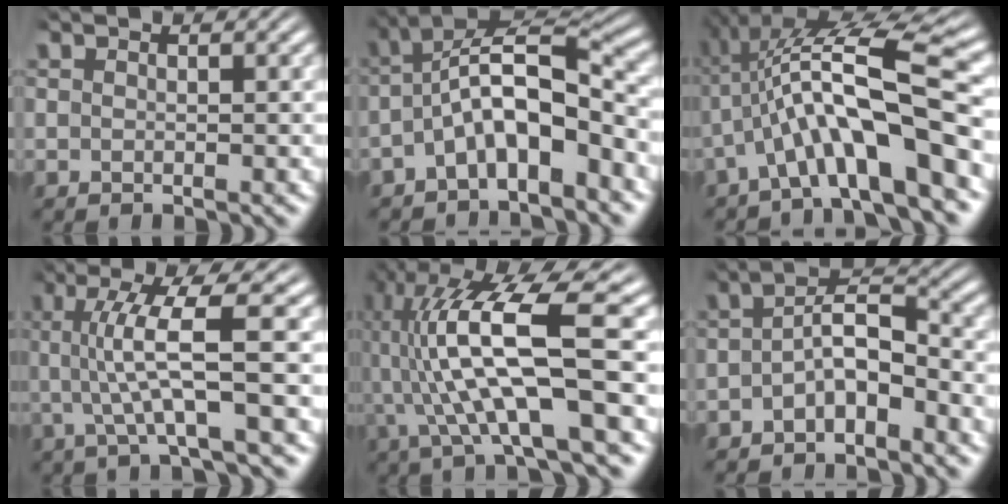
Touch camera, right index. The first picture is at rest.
{"total": 7.5, "force": [-2.0, 4.5, 5.6], "torque": [-0.110, -0.025, -0.025]}
{"total": 9.7, "force": [0.6, 3.7, 8.9], "torque": [-0.153, 0.010, 0.008]}
{"total": 6.1, "force": [1.0, 0.9, 5.9], "torque": [-0.107, 0.004, 0.015]}
{"total": 10.5, "force": [1.7, 4.5, 9.3], "torque": [-0.180, -0.001, 0.024]}
{"total": 4.0, "force": [-1.3, 2.2, 3.1], "torque": [-0.049, -0.011, -0.024]}